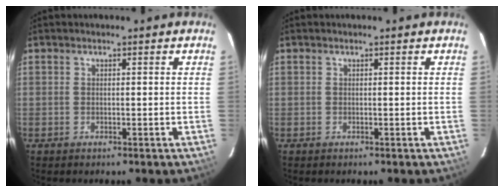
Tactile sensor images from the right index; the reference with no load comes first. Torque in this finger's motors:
{"motor_torque": [0.00, 0.00, 0.00, 0.01]}